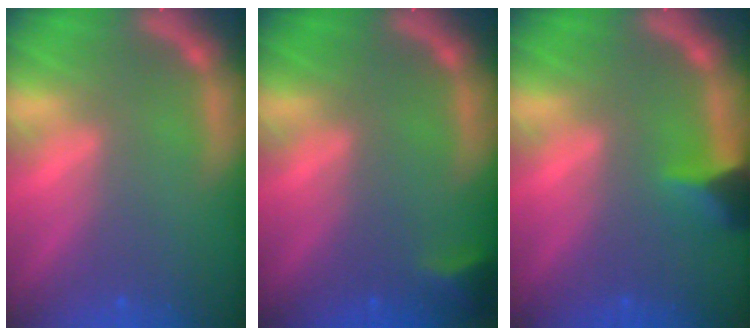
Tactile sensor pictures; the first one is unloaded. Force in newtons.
{"total": 1.9}
{"total": 2.9}